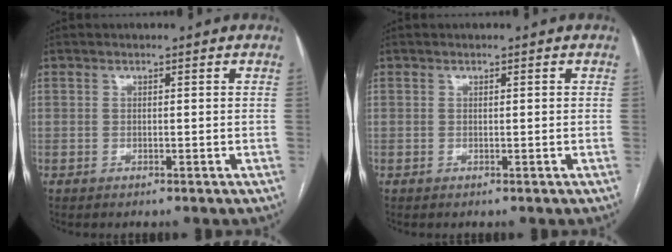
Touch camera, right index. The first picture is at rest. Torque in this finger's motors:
{"motor_torque": [-0.13, -0.08, -0.01, 0.00]}